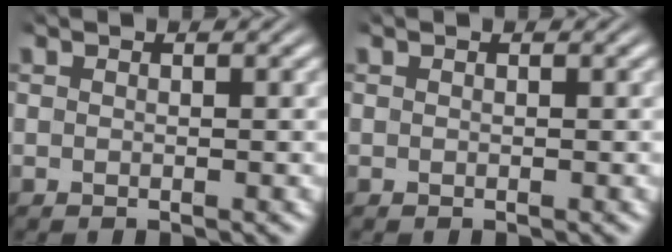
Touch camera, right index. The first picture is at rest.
{"total": 0.0}